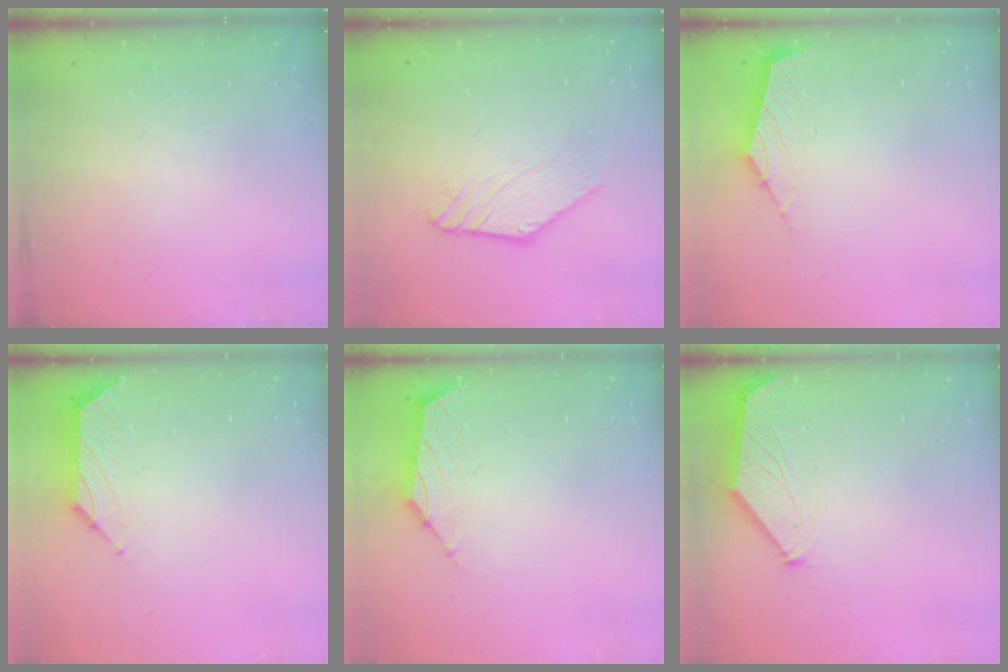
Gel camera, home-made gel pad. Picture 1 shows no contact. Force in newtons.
{"total": 0.0}
{"total": 2.5, "press": 2.5, "slide": 0.6}
{"total": 0.6, "press": 0.4, "slide": 0.4}
{"total": 1.6, "press": 1.5, "slide": 0.7}
{"total": 1.6, "press": 1.6, "slide": 0.3}